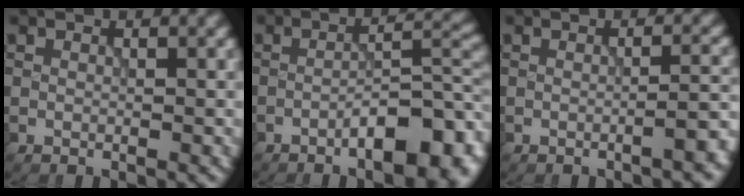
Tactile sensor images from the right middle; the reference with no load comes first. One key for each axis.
{"total": 8.0, "fx": -3.9, "fy": 2.6, "fz": 6.5, "tx": -0.087, "ty": 0.010, "tz": -0.059}
{"total": 2.4, "fx": -1.4, "fy": 0.5, "fz": 1.9, "tx": -0.017, "ty": 0.011, "tz": -0.026}